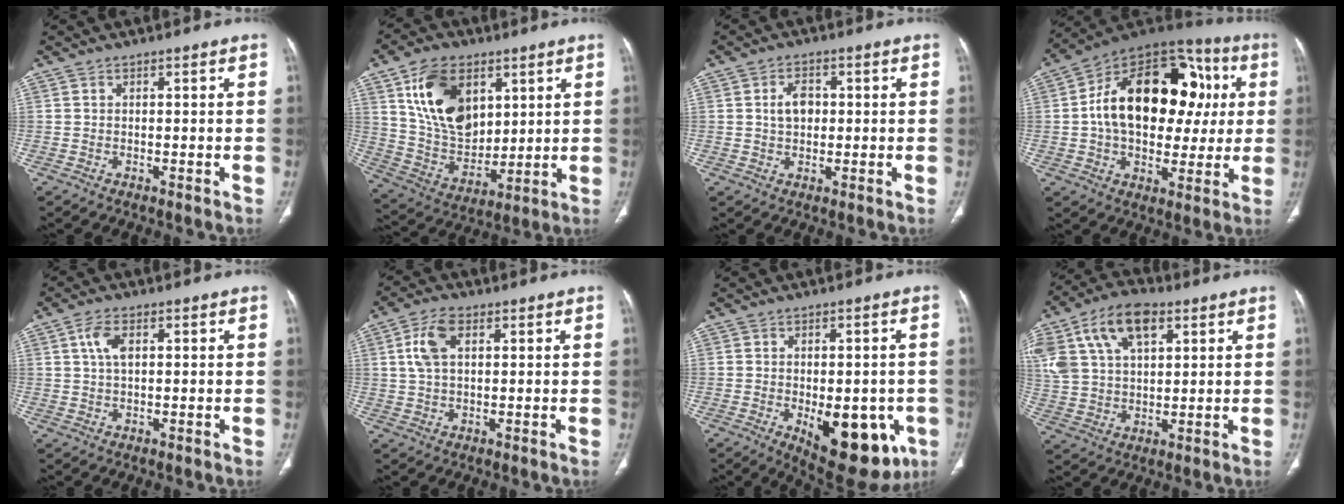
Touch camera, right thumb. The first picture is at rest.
{"total": 17.5, "force": [7.0, 11.3, 11.4], "torque": [-0.172, -0.033, 0.146]}
{"total": 4.4, "force": [0.5, 3.0, 3.1], "torque": [-0.046, 0.005, 0.007]}
{"total": 26.5, "force": [3.4, 17.0, 20.1], "torque": [-0.282, 0.034, 0.050]}
{"total": 4.5, "force": [1.4, 2.4, 3.6], "torque": [-0.073, 0.006, 0.028]}
{"total": 7.0, "force": [2.2, 3.9, 5.3], "torque": [-0.113, 0.009, 0.045]}
{"total": 17.0, "force": [-5.5, 8.5, 13.6], "torque": [-0.137, -0.002, -0.050]}
{"total": 18.4, "force": [8.0, 10.8, 12.5], "torque": [-0.249, 0.011, 0.147]}